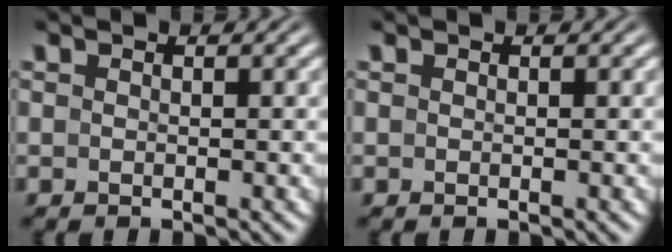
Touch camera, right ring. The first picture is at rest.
{"total": 0.0}